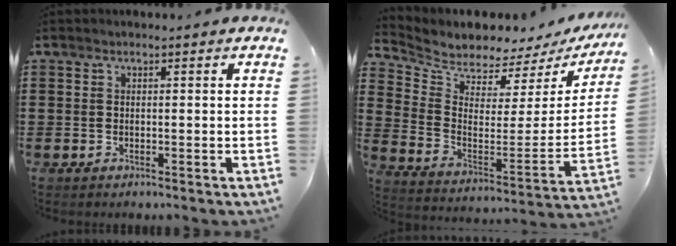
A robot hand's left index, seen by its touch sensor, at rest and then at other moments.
{"total": 4.9, "force": [4.9, 0.6, -0.3], "torque": [-0.034, -0.059, 0.081]}